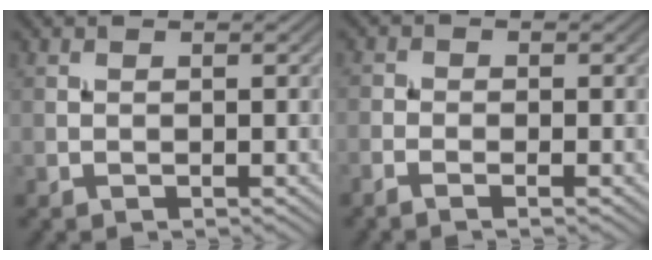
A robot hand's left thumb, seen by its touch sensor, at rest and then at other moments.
{"total": 1.8, "force": [-1.2, 0.6, 1.2], "torque": [-0.029, -0.002, -0.030]}